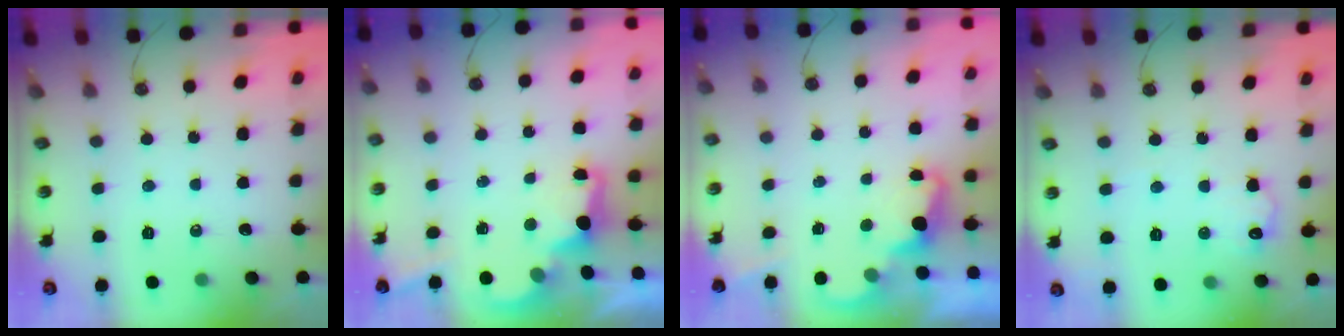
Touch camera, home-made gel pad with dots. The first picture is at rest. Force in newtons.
{"total": 2.6, "press": 2.5, "slide": 0.8}
{"total": 2.5, "press": 2.4, "slide": 0.5}
{"total": 9.1, "press": 9.0, "slide": 0.6}